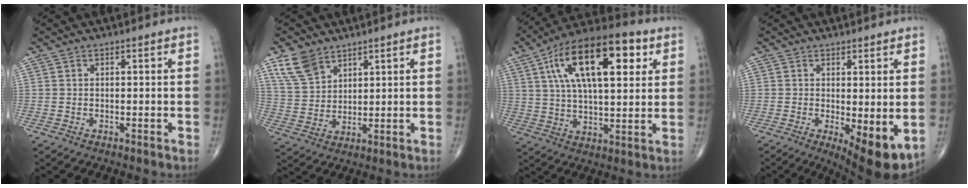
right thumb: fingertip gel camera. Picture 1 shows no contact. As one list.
[{"total": 7.5, "force": [5.1, 4.4, 3.2], "torque": [-0.051, -0.020, 0.110]}, {"total": 21.2, "force": [7.5, 9.1, 17.6], "torque": [-0.286, 0.004, 0.119]}, {"total": 8.4, "force": [-1.2, 2.8, 7.9], "torque": [-0.109, -0.024, -0.009]}]